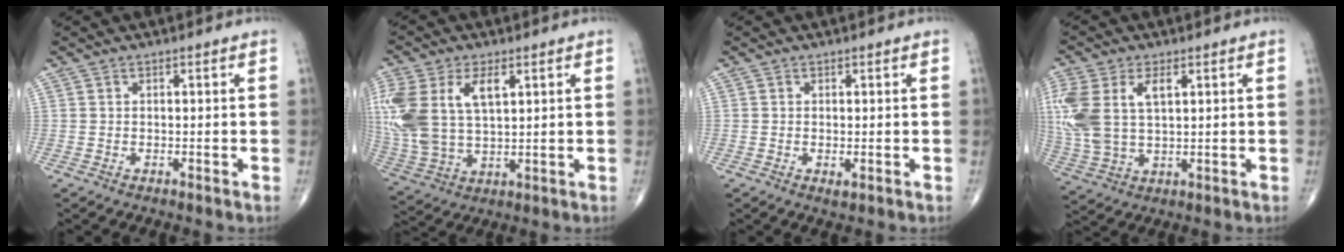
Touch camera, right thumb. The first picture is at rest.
{"total": 18.1, "force": [5.0, 10.2, 14.1], "torque": [-0.329, -0.001, 0.100]}
{"total": 1.1, "force": [-0.3, 0.4, 1.0], "torque": [-0.016, -0.004, -0.003]}
{"total": 14.5, "force": [3.5, 8.2, 11.4], "torque": [-0.278, 0.006, 0.077]}